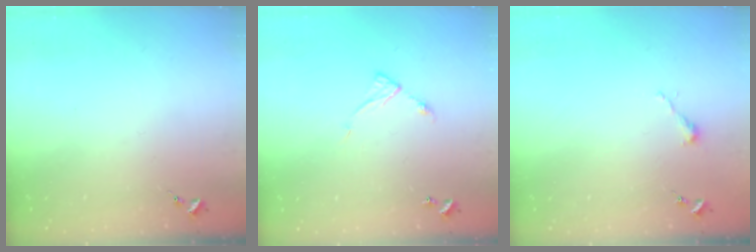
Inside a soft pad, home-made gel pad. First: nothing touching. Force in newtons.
{"total": 5.8, "press": 5.7, "slide": 0.6}
{"total": 2.5, "press": 2.5, "slide": 0.2}